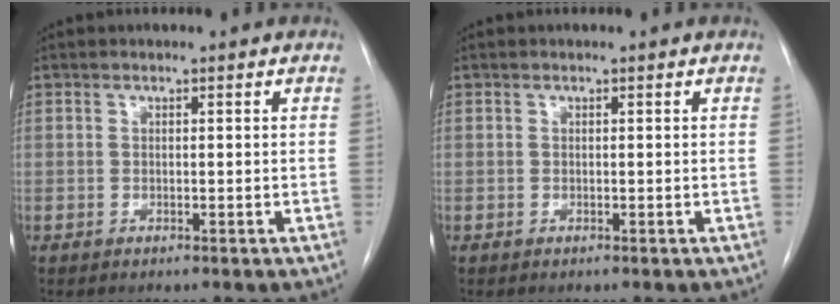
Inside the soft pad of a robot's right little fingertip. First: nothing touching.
{"total": 0.0}